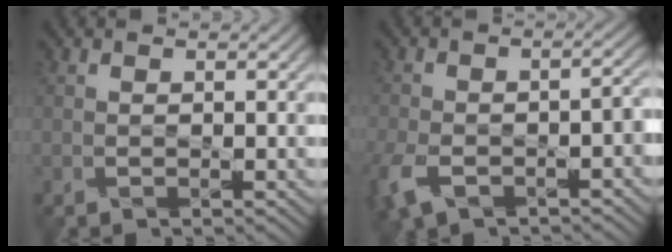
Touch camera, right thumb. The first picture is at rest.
{"total": 6.9, "force": [-3.9, 3.5, 4.5], "torque": [-0.094, -0.013, -0.070]}